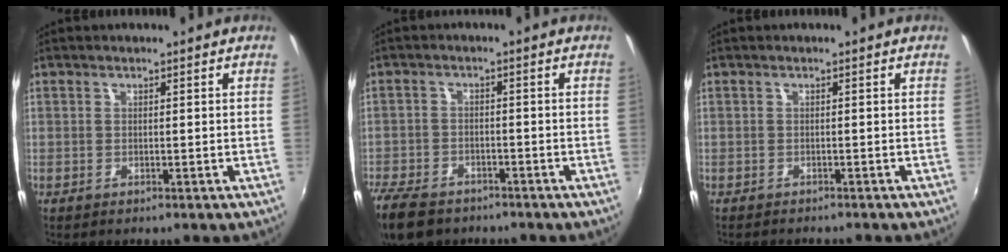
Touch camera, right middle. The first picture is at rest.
{"total": 11.8, "force": [-8.7, 6.3, 5.0], "torque": [-0.152, -0.023, -0.157]}
{"total": 2.3, "force": [-2.1, 0.4, 0.6], "torque": [-0.019, -0.016, -0.035]}